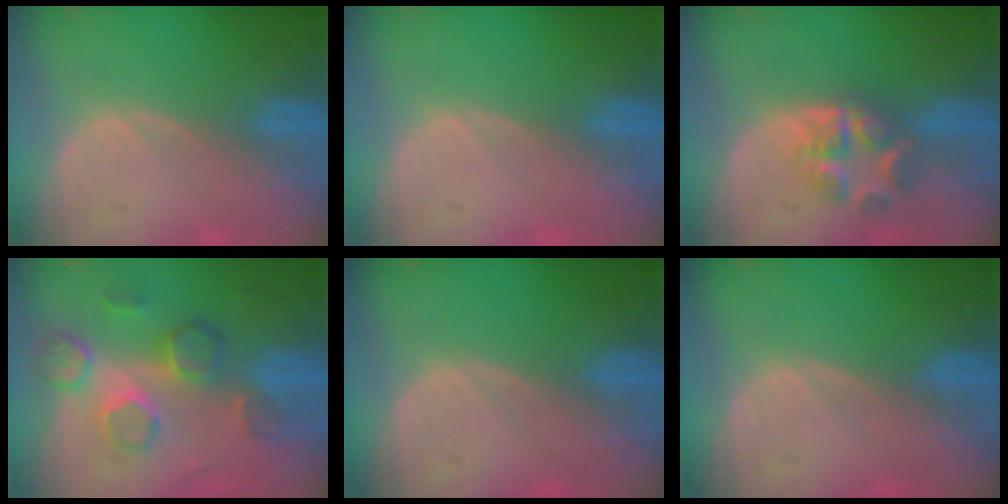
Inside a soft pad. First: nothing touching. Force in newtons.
{"total": 0.0}
{"total": 5.9, "press": 5.5, "slide": 2.2}
{"total": 8.8, "press": 7.6, "slide": 4.5}
{"total": 0.0}
{"total": 0.0}